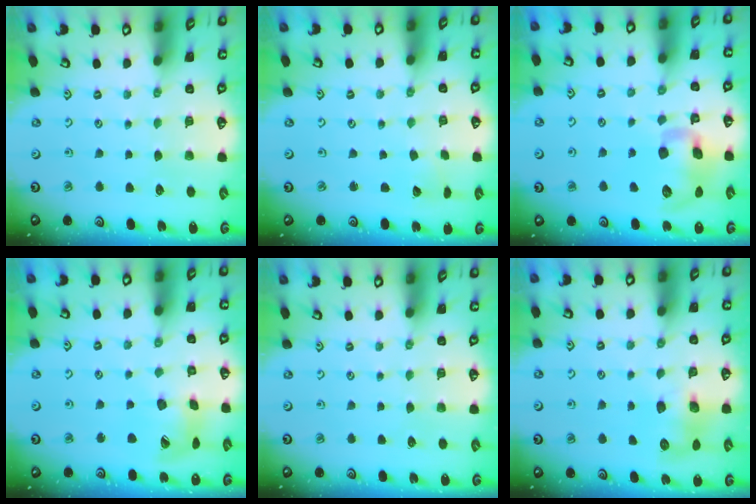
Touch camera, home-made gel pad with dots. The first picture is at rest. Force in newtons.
{"total": 1.2, "press": 1.2, "slide": 0.0}
{"total": 13.5, "press": 13.4, "slide": 2.2}
{"total": 15.8, "press": 15.7, "slide": 2.1}
{"total": 0.0}
{"total": 10.1, "press": 10.1, "slide": 0.6}